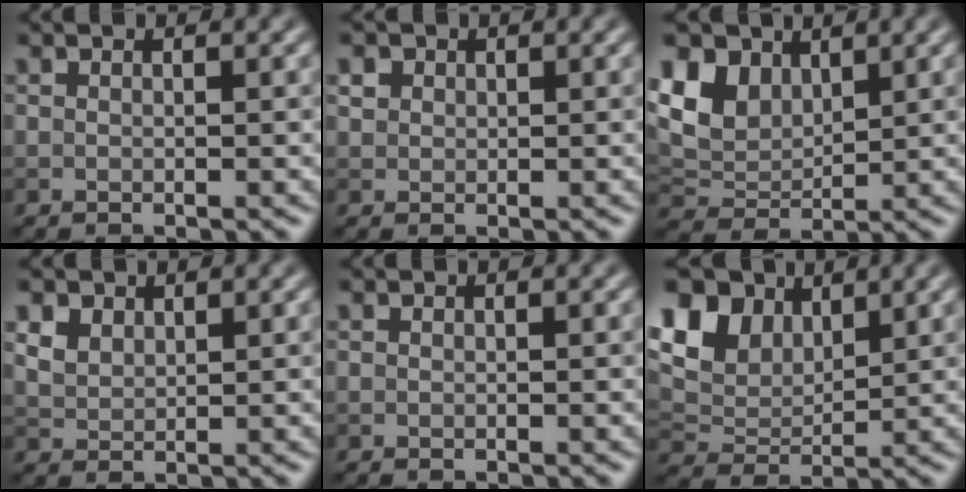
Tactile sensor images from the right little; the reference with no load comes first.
{"total": 1.1, "force": [0.4, 1.0, 0.3], "torque": [-0.002, 0.001, 0.007]}
{"total": 5.5, "force": [2.7, 3.8, 2.9], "torque": [-0.073, 0.001, 0.050]}
{"total": 2.6, "force": [1.7, 1.7, 1.1], "torque": [-0.033, -0.003, 0.041]}
{"total": 0.0}
{"total": 8.7, "force": [4.9, 5.5, 4.7], "torque": [-0.122, 0.022, 0.075]}